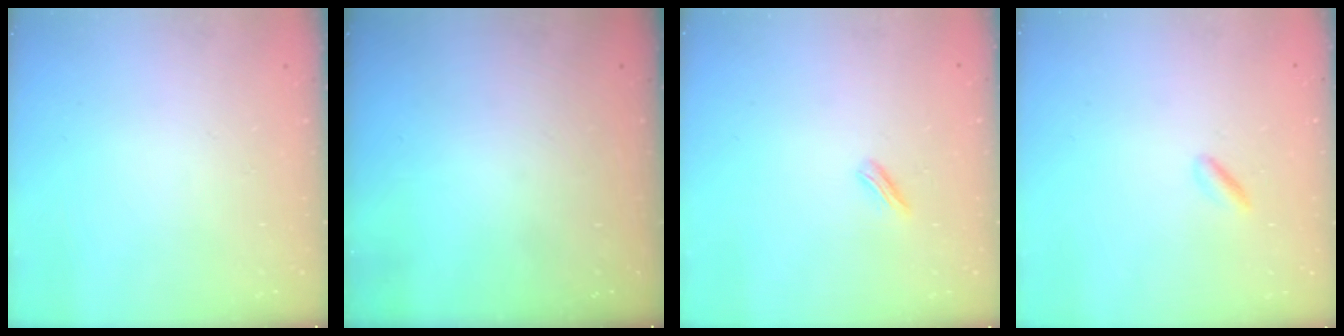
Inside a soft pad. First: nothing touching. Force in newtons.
{"total": 0.0}
{"total": 2.3, "press": 2.2, "slide": 0.7}
{"total": 0.9, "press": 0.6, "slide": 0.7}